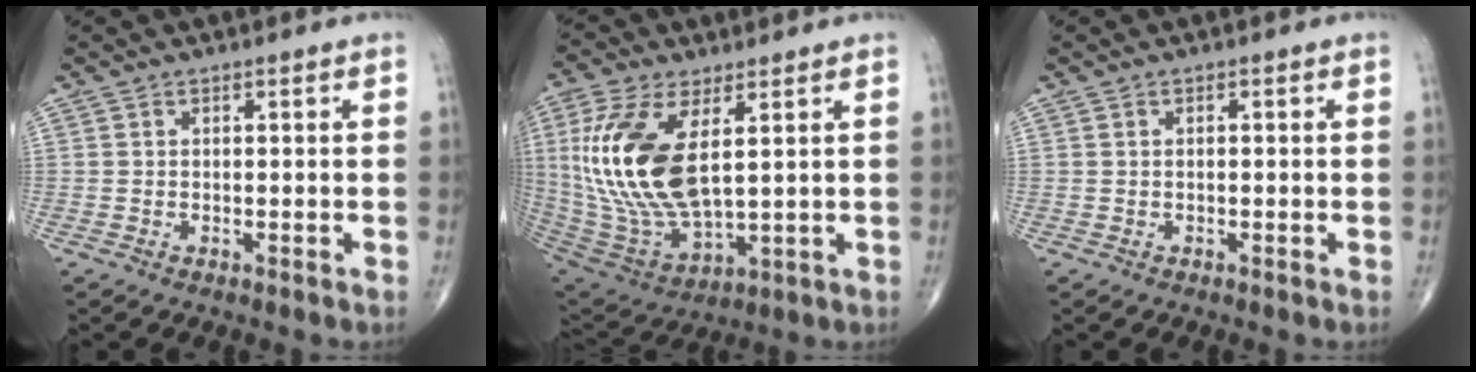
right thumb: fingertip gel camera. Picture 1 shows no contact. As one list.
[{"total": 20.1, "force": [4.3, 9.4, 17.3], "torque": [-0.368, -0.025, 0.093]}, {"total": 0.0}]